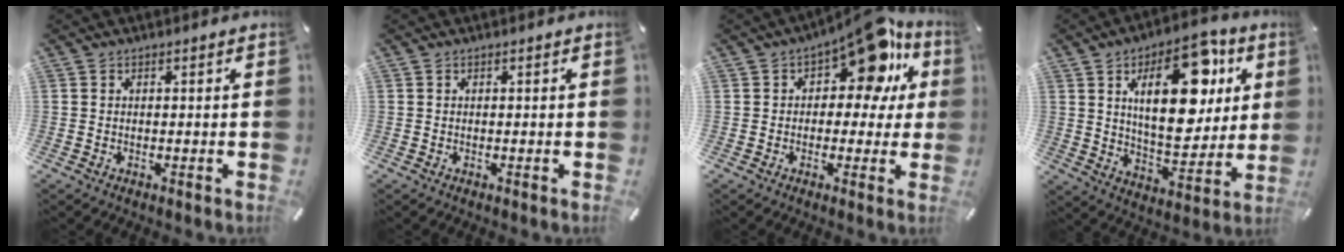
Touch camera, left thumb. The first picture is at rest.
{"total": 0.0}
{"total": 14.6, "force": [7.9, 7.8, 9.5], "torque": [-0.114, -0.051, 0.132]}
{"total": 21.6, "force": [7.8, 11.4, 16.7], "torque": [-0.256, -0.027, 0.120]}